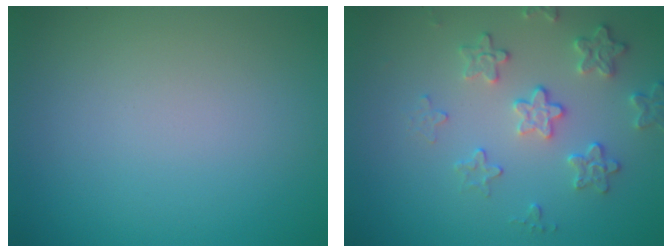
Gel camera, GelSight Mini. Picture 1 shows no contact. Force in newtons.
{"total": 3.2, "press": 3.0, "slide": 0.9}